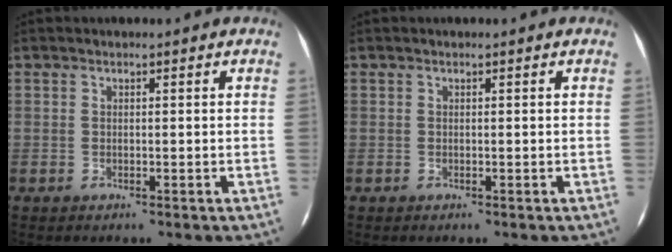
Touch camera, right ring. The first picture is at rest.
{"total": 0.0}